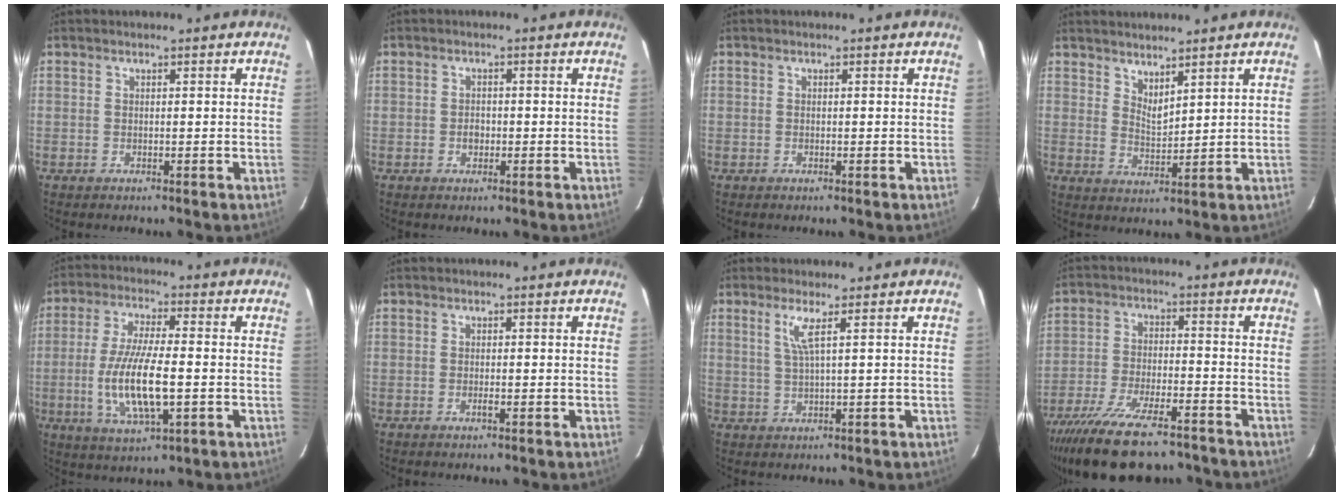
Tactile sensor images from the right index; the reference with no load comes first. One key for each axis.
{"total": 1.9, "fx": -0.5, "fy": 1.6, "fz": 1.0, "tx": -0.018, "ty": 0.005, "tz": -0.009}
{"total": 0.0}
{"total": 3.8, "fx": 3.2, "fy": 0.9, "fz": 1.7, "tx": -0.028, "ty": -0.008, "tz": 0.056}
{"total": 13.0, "fx": -2.5, "fy": 3.4, "fz": 12.3, "tx": -0.247, "ty": -0.013, "tz": -0.045}
{"total": 0.9, "fx": -0.4, "fy": 0.3, "fz": 0.8, "tx": -0.016, "ty": 0.000, "tz": -0.007}
{"total": 3.1, "fx": 1.4, "fy": -0.6, "fz": 2.7, "tx": -0.052, "ty": -0.004, "tz": 0.030}
{"total": 19.6, "fx": -15.6, "fy": 6.0, "fz": 10.2, "tx": -0.206, "ty": -0.035, "tz": -0.246}